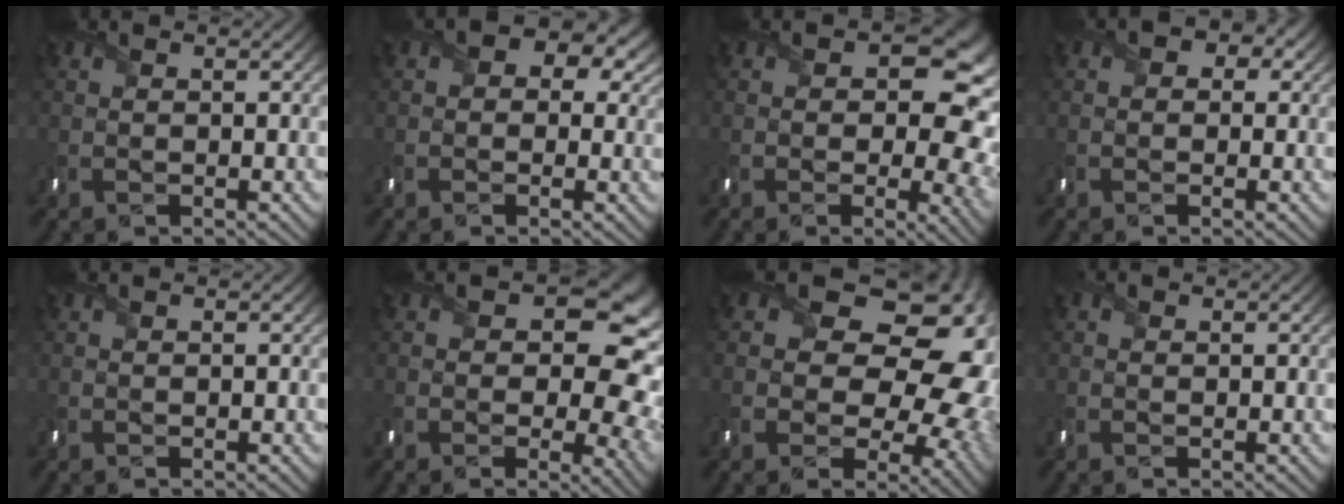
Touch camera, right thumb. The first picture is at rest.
{"total": 6.1, "force": [1.7, 4.4, 3.8], "torque": [-0.046, 0.012, 0.012]}
{"total": 12.3, "force": [0.8, 8.5, 8.9], "torque": [-0.098, -0.023, 0.025]}
{"total": 2.7, "force": [0.4, 2.3, 1.2], "torque": [-0.011, 0.007, -0.007]}
{"total": 0.0}
{"total": 14.1, "force": [1.0, 10.0, 9.9], "torque": [-0.100, -0.018, 0.025]}
{"total": 17.9, "force": [3.2, 12.4, 12.5], "torque": [-0.170, -0.015, 0.066]}
{"total": 0.6, "force": [0.0, 0.6, 0.1], "torque": [-0.002, -0.003, -0.003]}